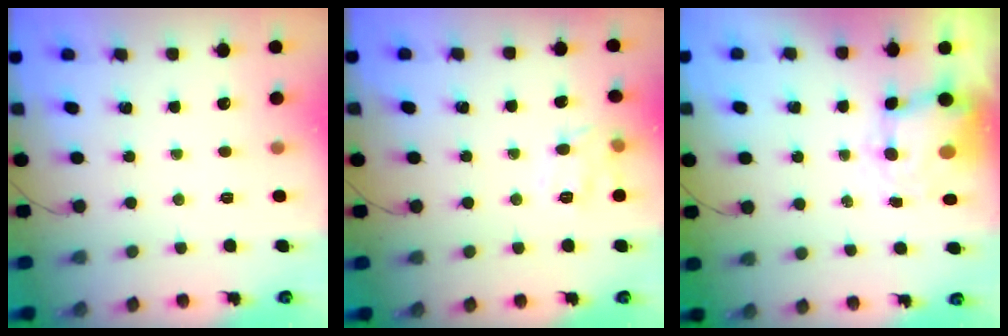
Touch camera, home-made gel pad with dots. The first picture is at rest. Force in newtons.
{"total": 9.3, "press": 9.3, "slide": 1.3}
{"total": 6.3, "press": 6.2, "slide": 1.0}